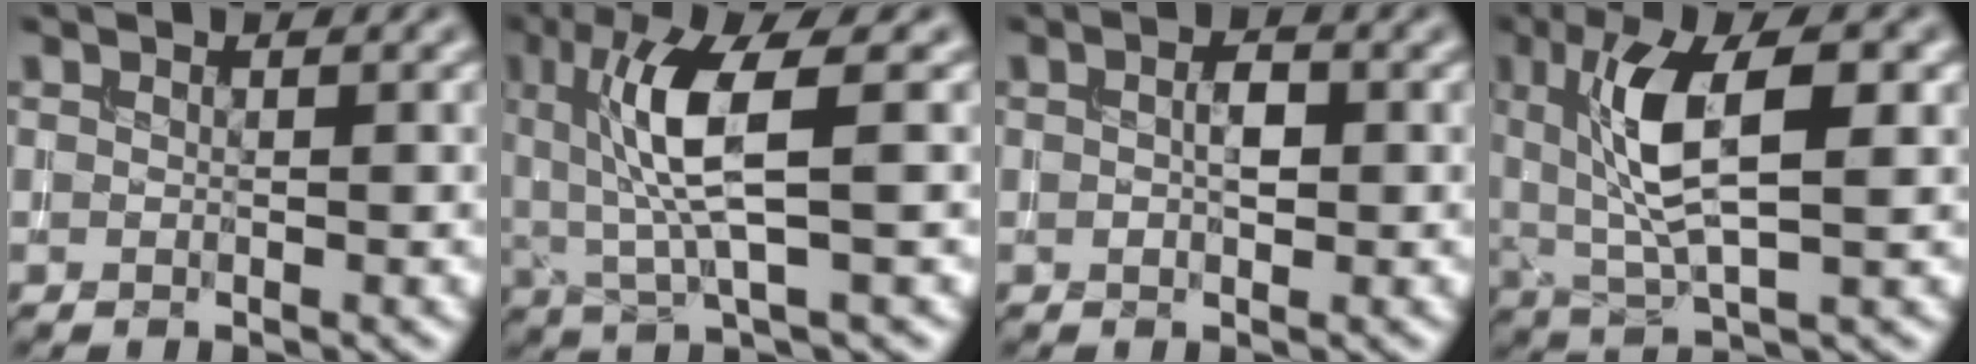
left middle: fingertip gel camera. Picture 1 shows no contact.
{"total": 6.8, "force": [1.1, 1.3, 6.6], "torque": [-0.136, -0.001, 0.027]}
{"total": 1.8, "force": [0.2, 0.9, 1.5], "torque": [-0.028, 0.006, 0.002]}
{"total": 8.4, "force": [1.8, 3.0, 7.6], "torque": [-0.146, 0.002, 0.034]}